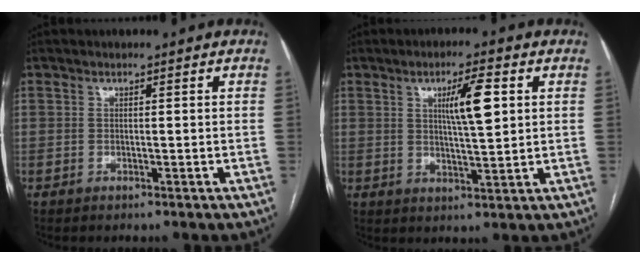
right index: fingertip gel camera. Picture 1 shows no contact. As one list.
[{"total": 6.8, "force": [2.0, 0.8, 6.4], "torque": [-0.110, 0.004, 0.036]}]